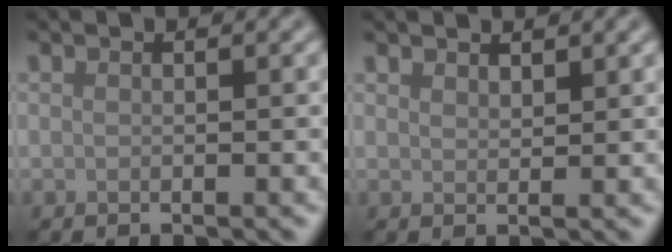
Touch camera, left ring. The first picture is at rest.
{"total": 1.3, "force": [1.3, 0.2, 0.2], "torque": [-0.002, 0.001, 0.022]}